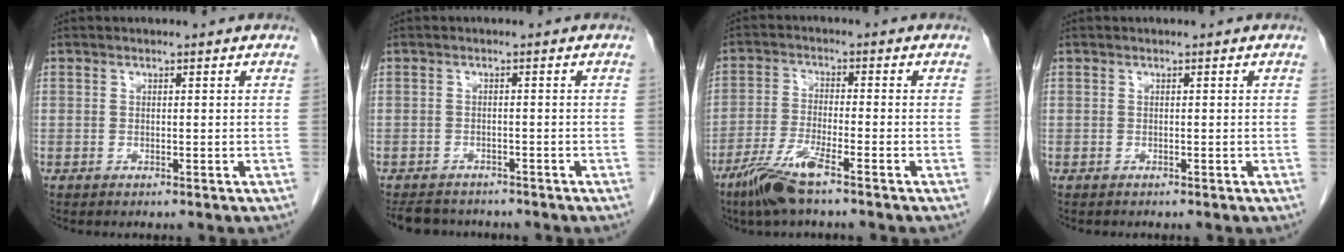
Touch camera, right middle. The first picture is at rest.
{"total": 6.3, "force": [-5.7, 2.2, 1.4], "torque": [-0.020, -0.005, -0.082]}
{"total": 7.2, "force": [-4.9, 0.3, 5.2], "torque": [-0.111, -0.017, -0.098]}
{"total": 0.0}